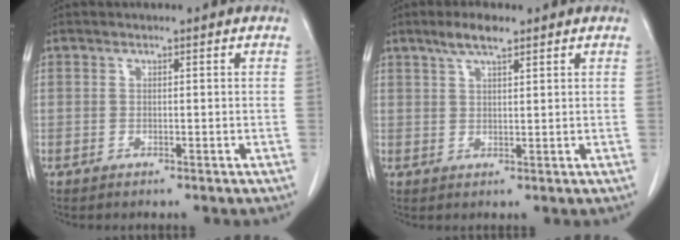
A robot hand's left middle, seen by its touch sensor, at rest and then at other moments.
{"total": 4.1, "force": [2.9, 0.8, 2.8], "torque": [-0.058, 0.006, 0.055]}